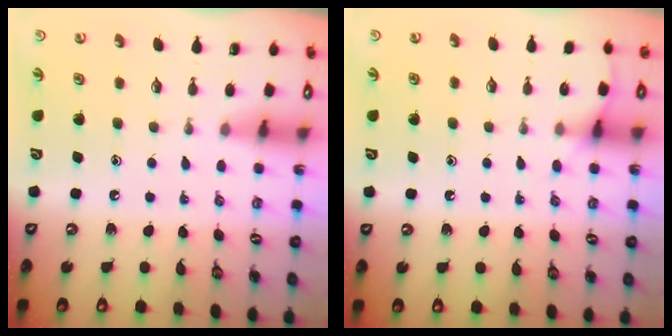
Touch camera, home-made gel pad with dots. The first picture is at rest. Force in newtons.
{"total": 6.6, "press": 6.6, "slide": 0.7}